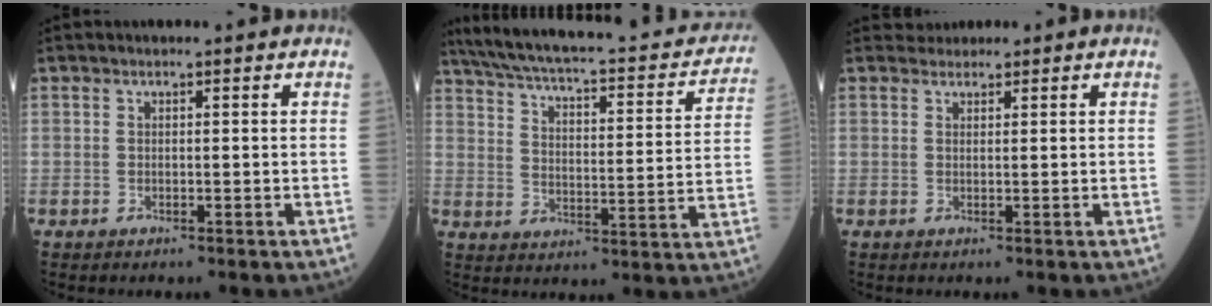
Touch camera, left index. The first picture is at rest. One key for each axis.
{"total": 24.8, "fx": 20.4, "fy": 6.8, "fz": 12.3, "tx": -0.190, "ty": 0.008, "tz": 0.260}
{"total": 1.3, "fx": 1.1, "fy": 0.5, "fz": -0.3, "tx": 0.001, "ty": 0.011, "tz": 0.016}